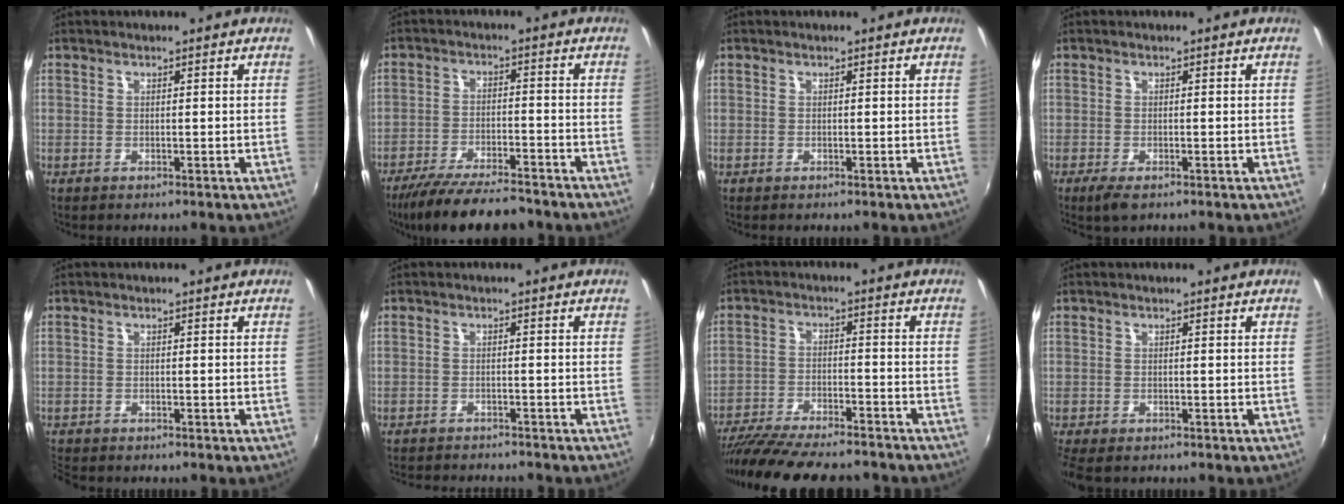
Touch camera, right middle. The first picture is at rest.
{"total": 13.9, "force": [-11.8, 2.9, 6.8], "torque": [-0.143, -0.020, -0.189]}
{"total": 0.0}
{"total": 2.9, "force": [-1.9, 0.9, 2.0], "torque": [-0.044, -0.012, -0.033]}
{"total": 2.6, "force": [-2.4, 0.8, 0.7], "torque": [-0.023, -0.015, -0.045]}
{"total": 7.5, "force": [-6.9, 1.4, 2.4], "torque": [-0.061, -0.013, -0.102]}
{"total": 19.8, "force": [-17.1, 3.9, 9.2], "torque": [-0.177, -0.036, -0.265]}
{"total": 4.3, "force": [-3.1, 1.7, 2.4], "torque": [-0.053, -0.025, -0.054]}